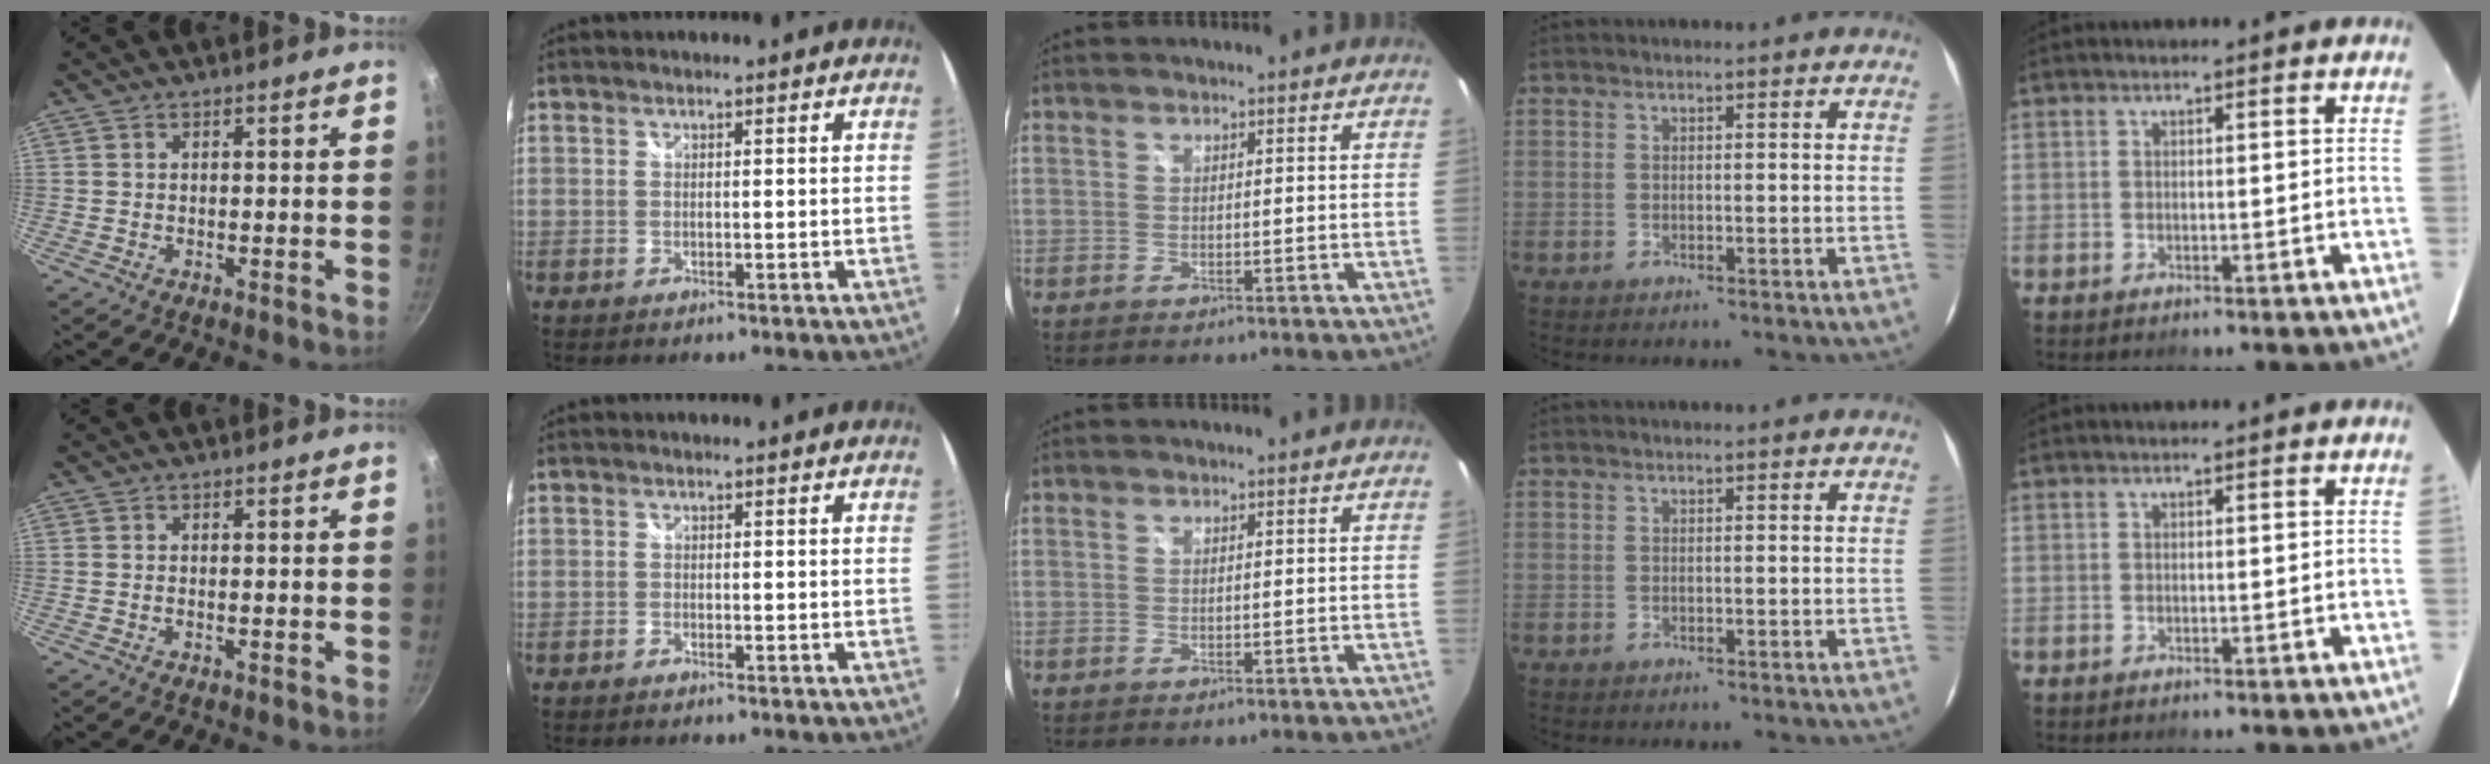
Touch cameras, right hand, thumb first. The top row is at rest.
{"thumb": {"total": 0.6, "force": [-0.2, 0.2, 0.5], "torque": [-0.010, 0.002, -0.003]}, "index": {"total": 0.5, "force": [-0.5, 0.2, 0.1], "torque": [-0.005, 0.001, -0.010]}}